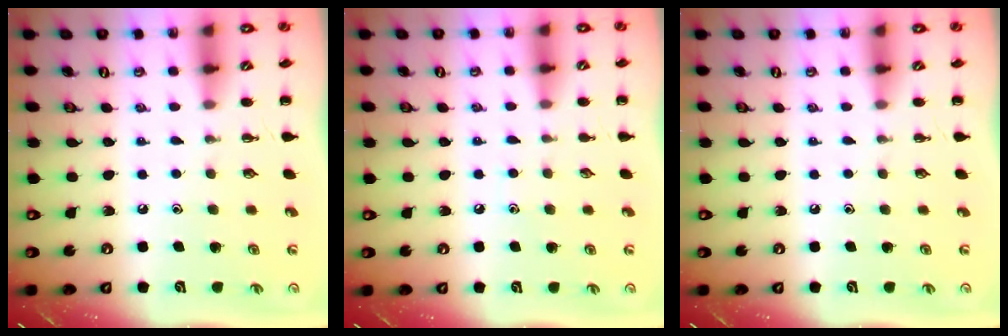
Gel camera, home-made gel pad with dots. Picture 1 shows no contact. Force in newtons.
{"total": 4.2, "press": 3.9, "slide": 1.5}
{"total": 0.0}